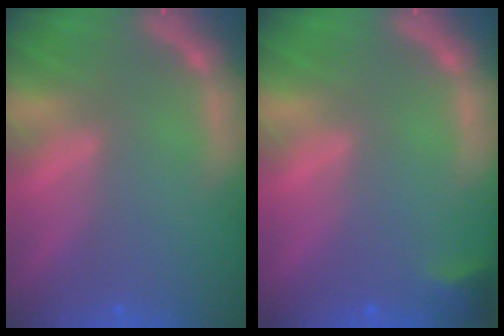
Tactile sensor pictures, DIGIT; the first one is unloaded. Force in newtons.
{"total": 1.4}